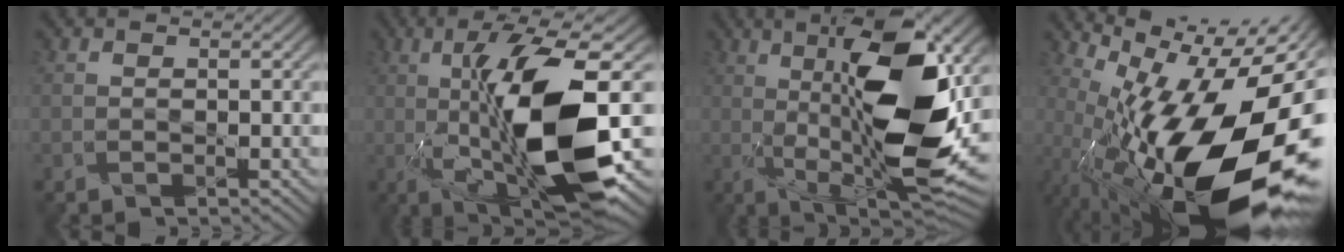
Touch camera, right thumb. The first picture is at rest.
{"total": 15.0, "force": [-1.3, 4.5, 14.2], "torque": [-0.250, 0.008, -0.021]}
{"total": 15.6, "force": [1.4, 5.2, 14.6], "torque": [-0.242, 0.010, 0.018]}
{"total": 19.9, "force": [-5.3, 7.9, 17.5], "torque": [-0.273, 0.000, -0.092]}